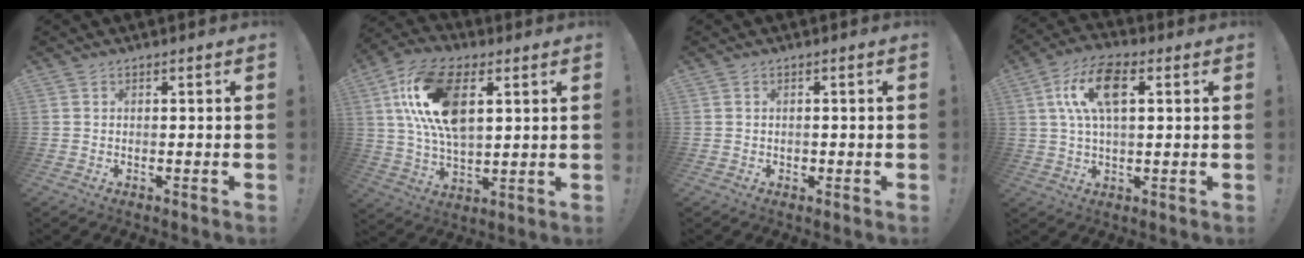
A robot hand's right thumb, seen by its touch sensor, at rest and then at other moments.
{"total": 19.4, "force": [6.1, 10.6, 15.1], "torque": [-0.297, 0.000, 0.107]}
{"total": 0.8, "force": [-0.1, 0.8, 0.2], "torque": [-0.002, 0.002, -0.003]}
{"total": 12.6, "force": [3.5, 6.1, 10.4], "torque": [-0.193, 0.007, 0.063]}